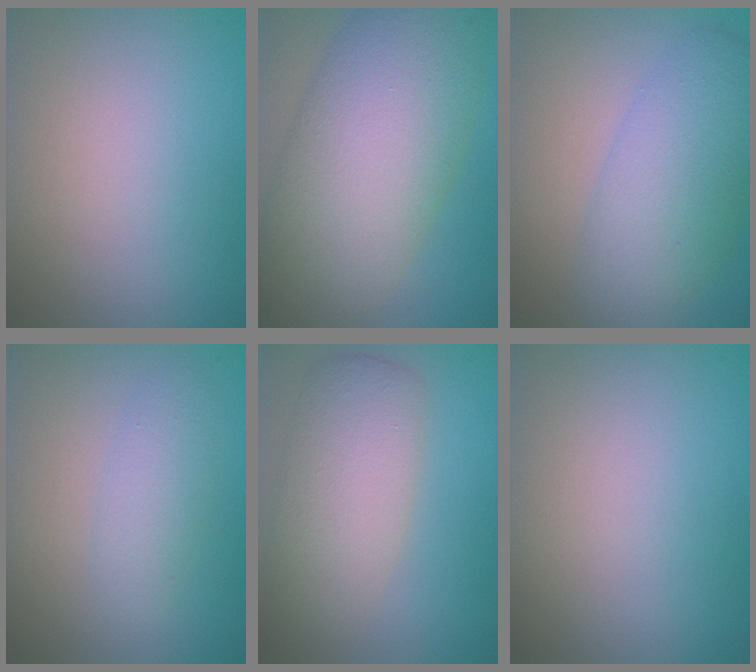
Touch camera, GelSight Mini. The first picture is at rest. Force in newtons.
{"total": 12.3, "press": 12.3, "slide": 0.4}
{"total": 5.8, "press": 5.7, "slide": 0.2}
{"total": 2.2, "press": 2.2, "slide": 0.1}
{"total": 5.7, "press": 5.7, "slide": 0.2}
{"total": 0.0}